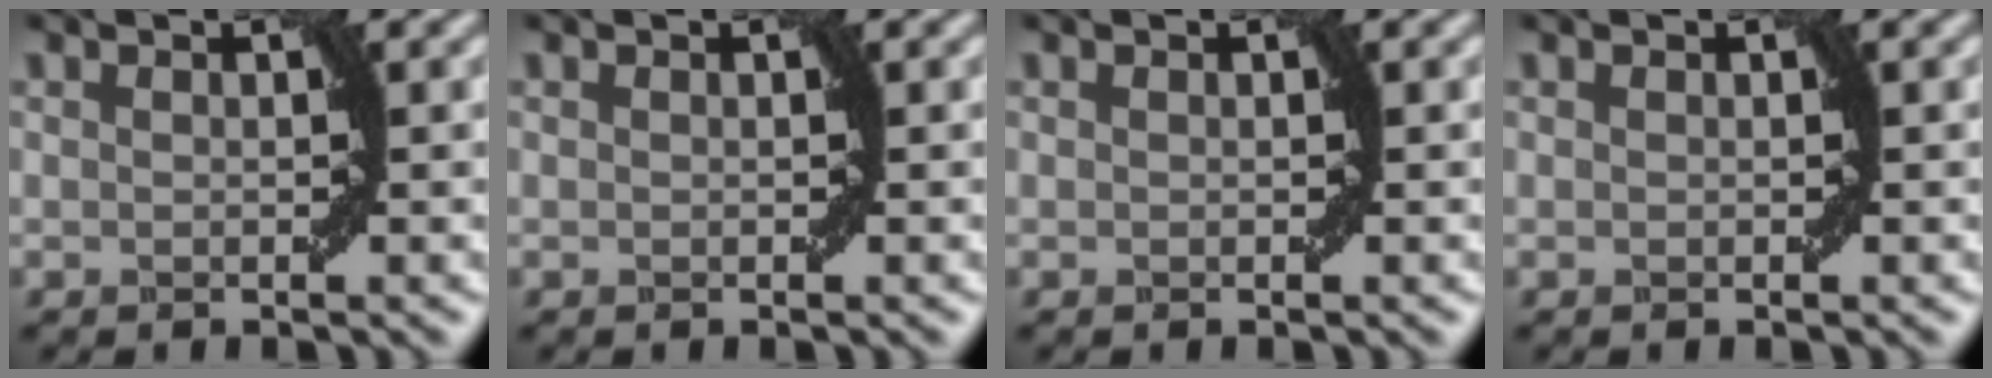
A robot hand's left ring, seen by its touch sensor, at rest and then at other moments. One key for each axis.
{"total": 0.0}
{"total": 0.0}
{"total": 0.0}